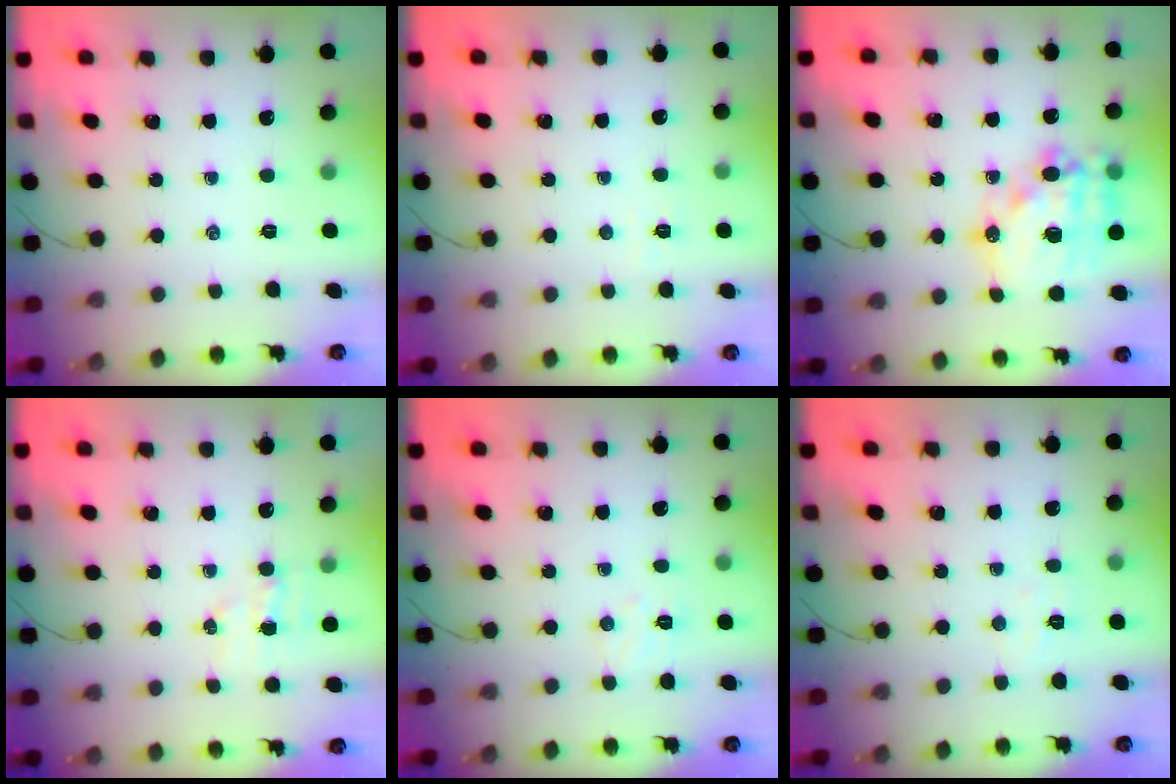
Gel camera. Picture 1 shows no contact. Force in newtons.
{"total": 2.5, "press": 2.4, "slide": 0.7}
{"total": 18.4, "press": 18.0, "slide": 3.9}
{"total": 5.0, "press": 4.9, "slide": 1.2}
{"total": 4.2, "press": 4.1, "slide": 0.9}
{"total": 3.5, "press": 3.4, "slide": 0.7}